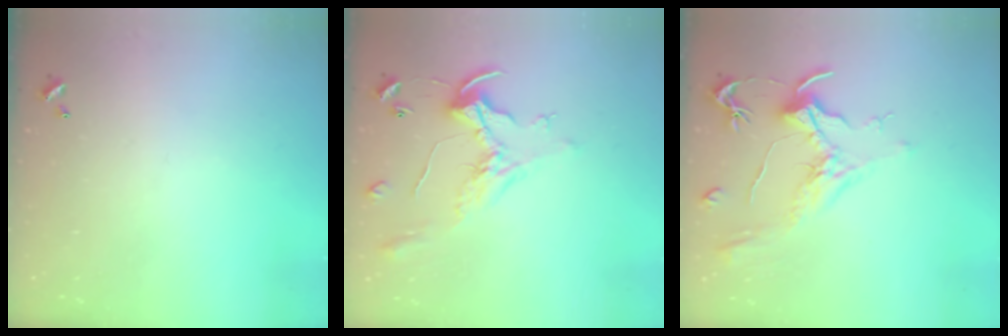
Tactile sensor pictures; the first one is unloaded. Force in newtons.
{"total": 0.8, "press": 0.5, "slide": 0.6}
{"total": 2.1, "press": 2.0, "slide": 0.8}